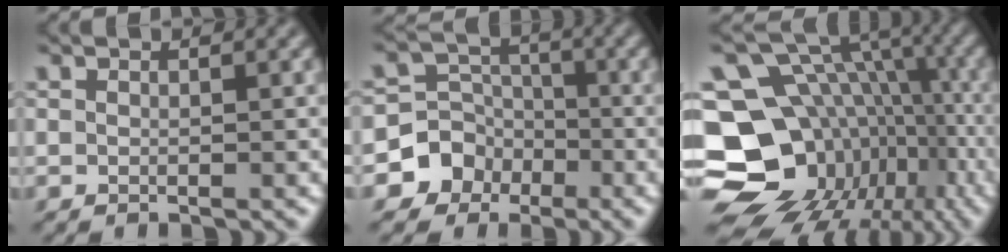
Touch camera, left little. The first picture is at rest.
{"total": 6.3, "force": [-3.2, 5.4, 0.6], "torque": [0.016, 0.004, -0.083]}
{"total": 18.3, "force": [-5.3, 14.9, 9.2], "torque": [-0.168, 0.004, -0.066]}